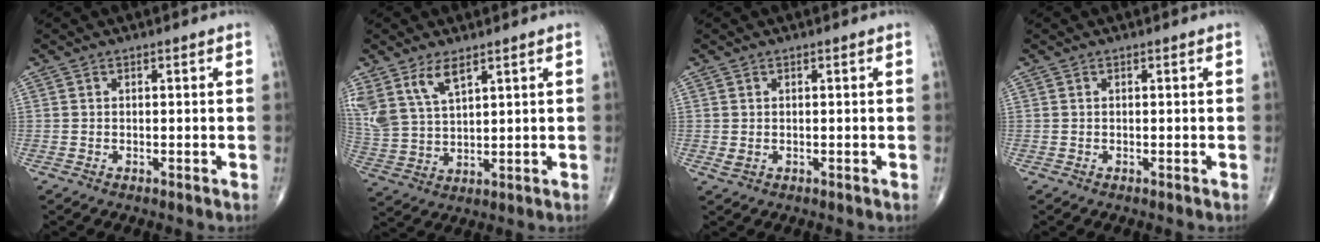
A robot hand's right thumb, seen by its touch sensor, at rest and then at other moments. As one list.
[{"total": 9.3, "force": [5.7, 4.2, 6.0], "torque": [-0.123, -0.017, 0.126]}, {"total": 1.0, "force": [0.0, 0.7, 0.6], "torque": [-0.011, -0.002, 0.005]}, {"total": 0.0}]